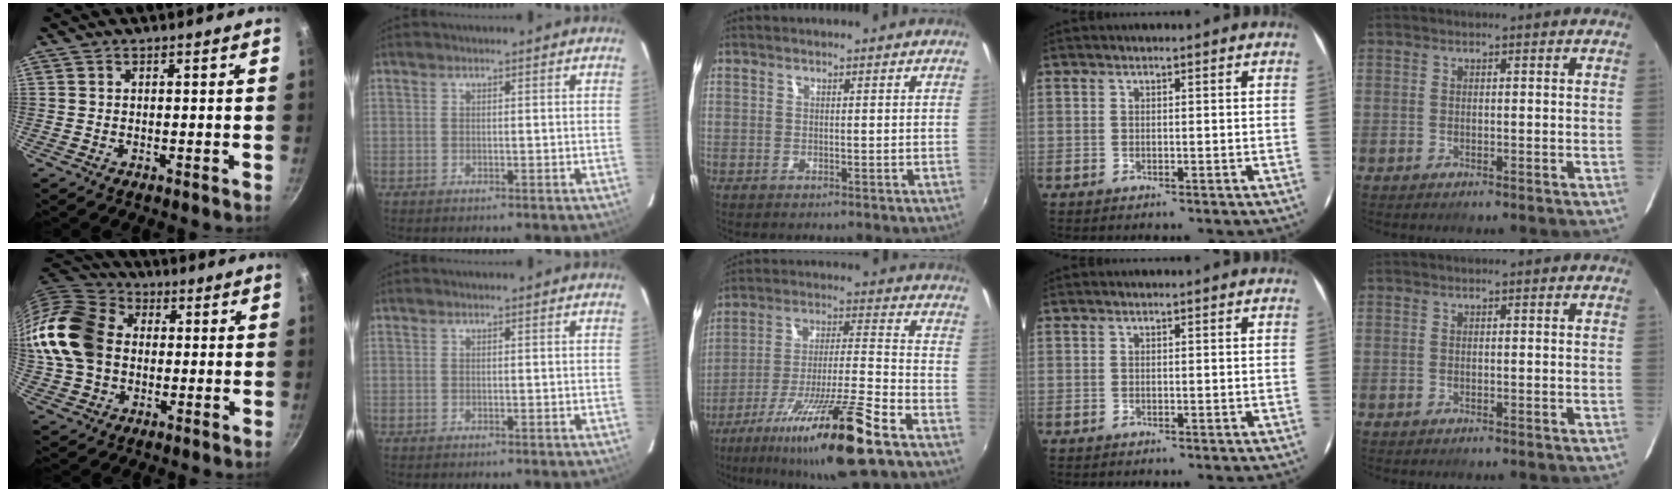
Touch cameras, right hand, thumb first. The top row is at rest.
{"thumb": {"total": 19.3, "force": [0.8, 15.0, 12.2], "torque": [-0.240, 0.035, 0.006]}, "middle": {"total": 18.8, "force": [-11.8, 0.6, 14.6], "torque": [-0.272, -0.027, -0.203]}}